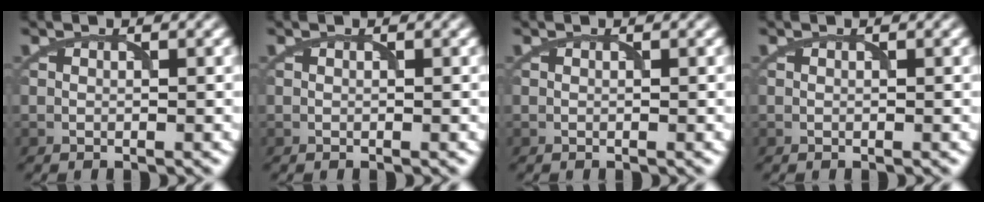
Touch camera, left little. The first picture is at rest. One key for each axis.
{"total": 0.0}
{"total": 0.0}
{"total": 0.0}